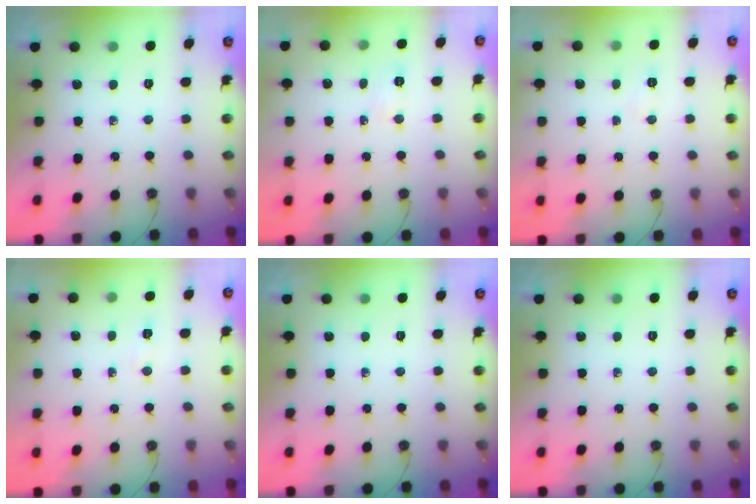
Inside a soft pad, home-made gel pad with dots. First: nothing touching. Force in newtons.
{"total": 2.6, "press": 2.5, "slide": 0.8}
{"total": 4.3, "press": 4.3, "slide": 0.4}
{"total": 2.4, "press": 2.3, "slide": 0.7}
{"total": 0.0}
{"total": 0.0}